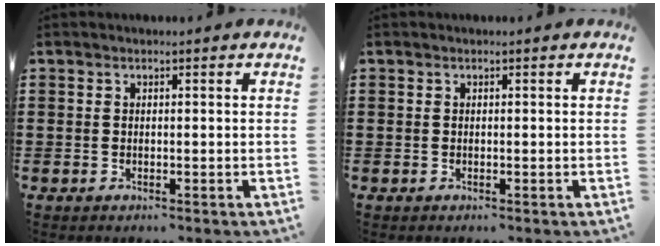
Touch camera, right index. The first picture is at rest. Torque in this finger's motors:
{"motor_torque": [-0.23, -0.04, 0.00, 0.00]}